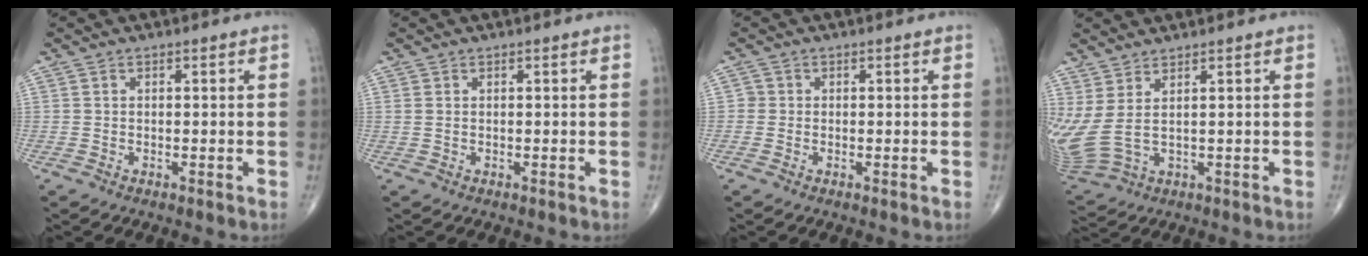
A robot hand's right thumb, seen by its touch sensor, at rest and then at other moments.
{"total": 0.6, "force": [0.2, 0.2, 0.5], "torque": [-0.016, 0.007, 0.008]}
{"total": 1.0, "force": [-0.1, 0.9, 0.1], "torque": [0.005, 0.003, -0.003]}
{"total": 9.4, "force": [2.4, 3.3, 8.5], "torque": [-0.232, -0.014, 0.066]}